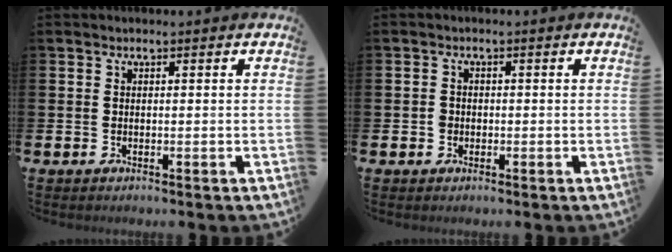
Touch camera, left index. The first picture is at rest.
{"total": 1.3, "force": [-0.2, 1.3, 0.2], "torque": [-0.007, 0.009, -0.006]}